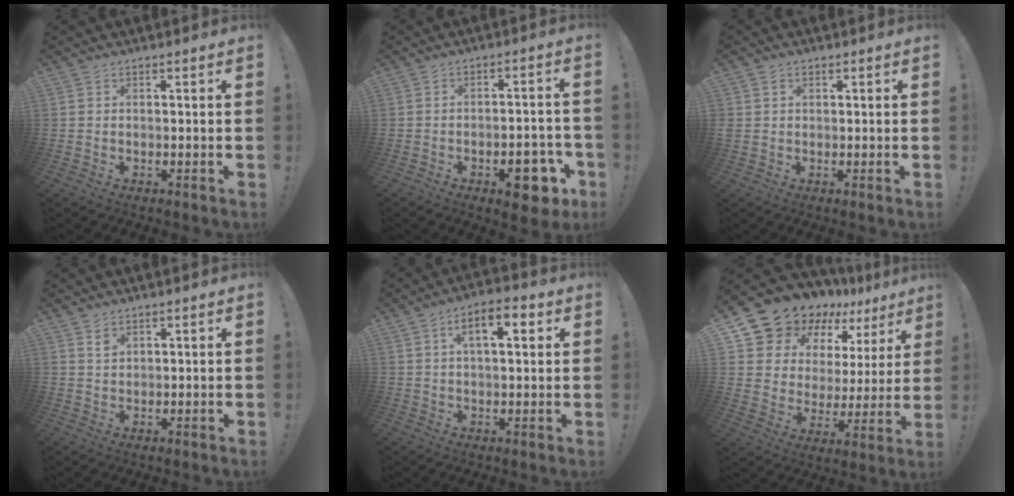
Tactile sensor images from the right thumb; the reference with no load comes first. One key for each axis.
{"total": 11.0, "fx": -5.4, "fy": 5.5, "fz": 7.8, "tx": -0.070, "ty": 0.033, "tz": -0.083}
{"total": 1.6, "fx": 0.4, "fy": 1.4, "fz": 0.6, "tx": -0.004, "ty": -0.002, "tz": 0.008}
{"total": 1.8, "fx": 1.4, "fy": 1.0, "fz": 0.6, "tx": 0.000, "ty": -0.010, "tz": 0.023}
{"total": 8.1, "fx": 2.8, "fy": 3.4, "fz": 6.8, "tx": -0.097, "ty": 0.002, "tz": 0.039}
{"total": 16.5, "fx": 14.1, "fy": 8.1, "fz": 3.0, "tx": -0.065, "ty": -0.117, "tz": 0.271}